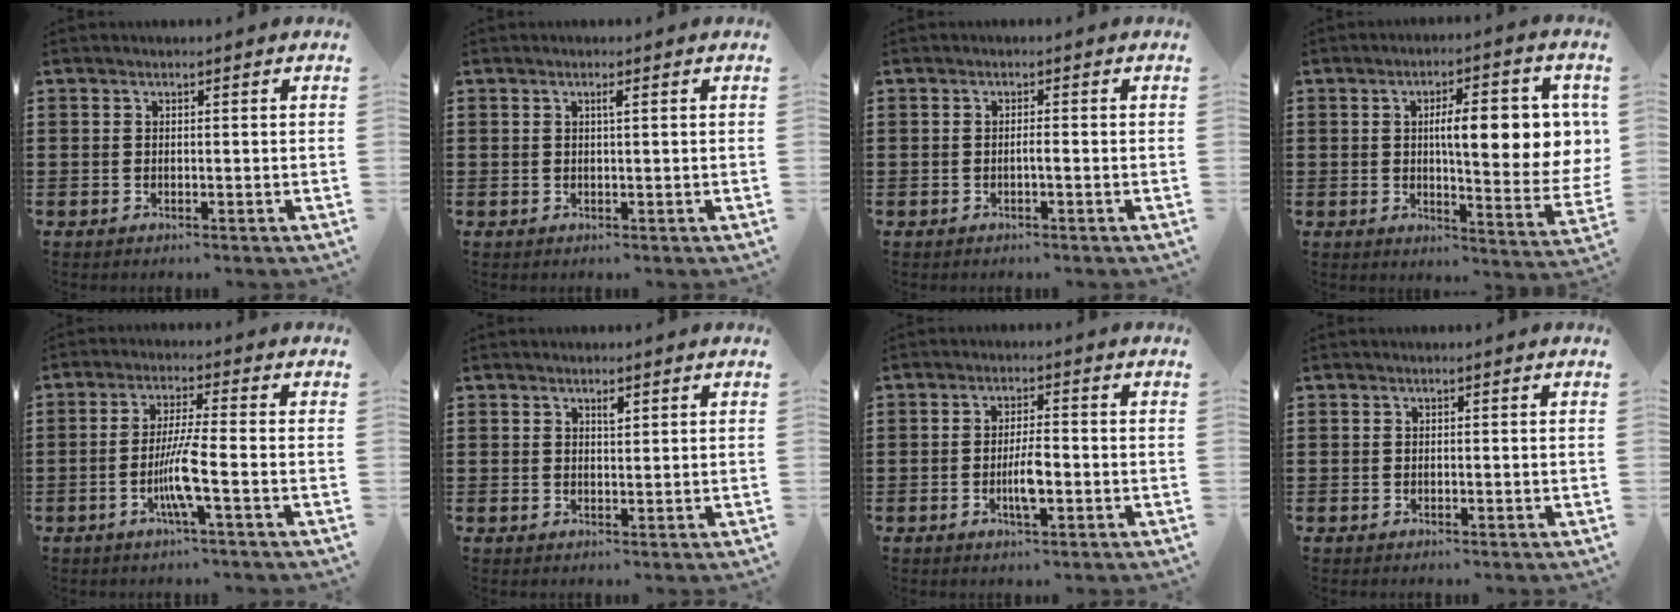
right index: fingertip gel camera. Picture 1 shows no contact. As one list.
[{"total": 0.9, "force": [0.3, -0.1, 0.8], "torque": [-0.016, -0.002, 0.005]}, {"total": 1.0, "force": [-0.5, -0.1, 0.9], "torque": [-0.016, -0.003, -0.010]}, {"total": 11.3, "force": [1.8, 3.0, 10.8], "torque": [-0.164, -0.001, 0.022]}, {"total": 6.5, "force": [-2.3, 0.0, 6.1], "torque": [-0.125, -0.017, -0.047]}, {"total": 1.4, "force": [0.8, 0.4, 1.0], "torque": [-0.013, -0.001, 0.012]}, {"total": 4.3, "force": [-1.2, 1.1, 4.0], "torque": [-0.076, 0.002, -0.024]}, {"total": 0.0}]